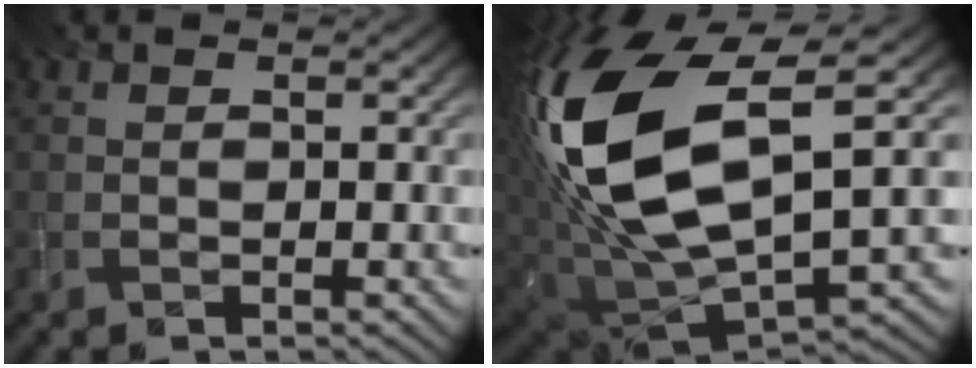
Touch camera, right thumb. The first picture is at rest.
{"total": 18.2, "force": [3.9, 9.4, 15.0], "torque": [-0.355, -0.009, 0.079]}